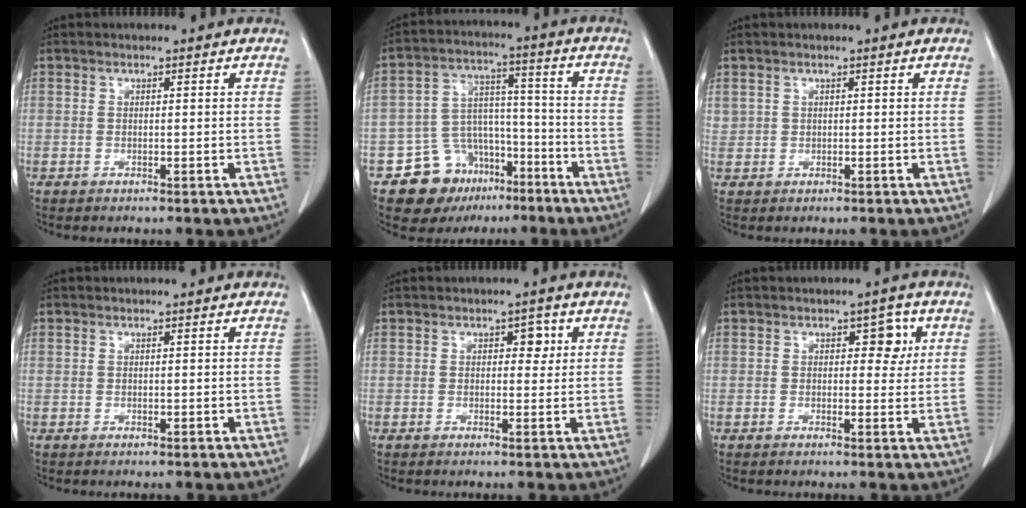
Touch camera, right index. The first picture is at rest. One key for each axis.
{"total": 11.6, "fx": -7.1, "fy": 8.1, "fz": 4.2, "tx": -0.068, "ty": 0.041, "tz": -0.104}
{"total": 1.0, "fx": 0.6, "fy": 0.8, "fz": 0.1, "tx": 0.006, "ty": 0.007, "tz": 0.010}
{"total": 0.0}
{"total": 2.4, "fx": 0.8, "fy": 1.5, "fz": 1.7, "tx": -0.017, "ty": 0.008, "tz": 0.009}
{"total": 3.6, "fx": 1.1, "fy": 2.0, "fz": 2.7, "tx": -0.029, "ty": 0.010, "tz": 0.014}